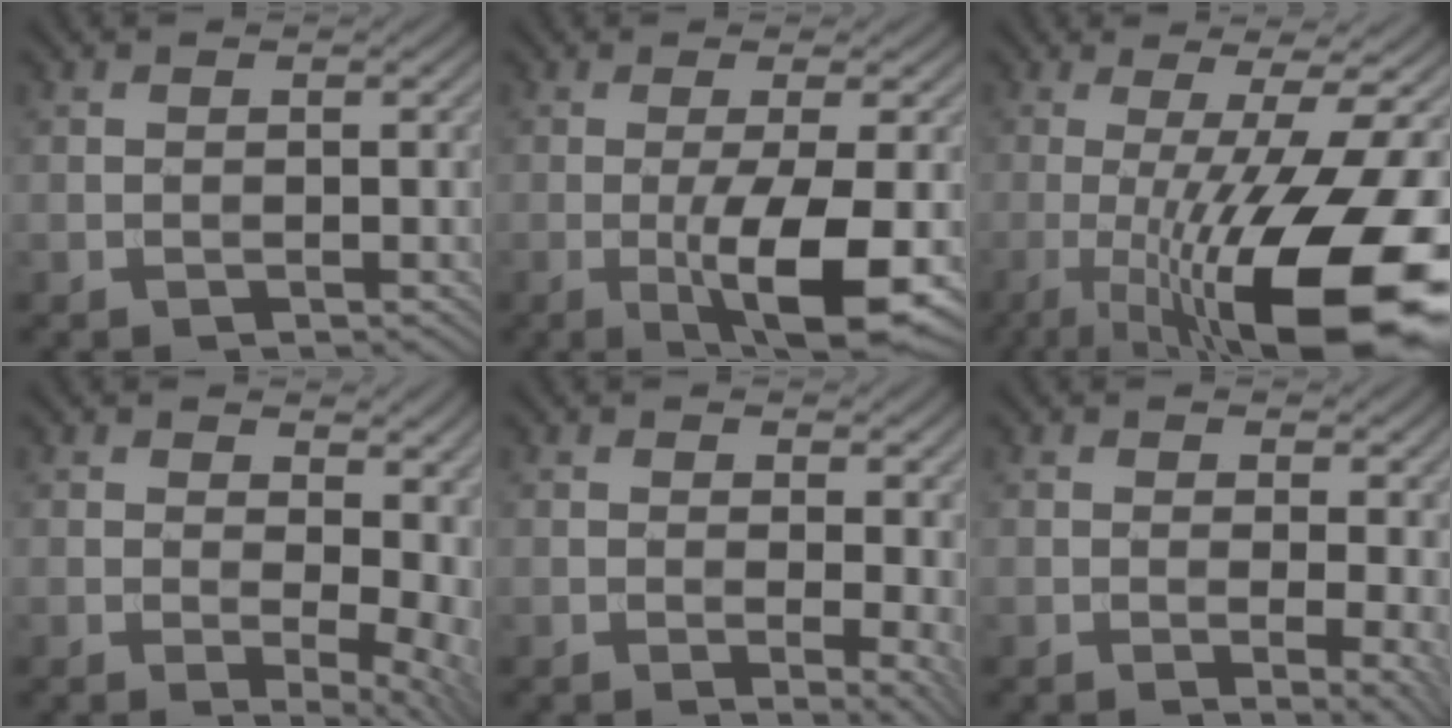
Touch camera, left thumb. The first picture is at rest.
{"total": 9.1, "force": [-2.4, 1.8, 8.5], "torque": [-0.138, -0.001, -0.039]}
{"total": 18.1, "force": [-4.8, 4.4, 16.9], "torque": [-0.240, 0.001, -0.080]}
{"total": 10.8, "force": [1.8, 5.7, 9.0], "torque": [-0.091, 0.003, 0.045]}
{"total": 4.8, "force": [0.4, 1.6, 4.5], "torque": [-0.061, -0.005, 0.005]}
{"total": 4.8, "force": [0.2, 1.4, 4.6], "torque": [-0.067, -0.006, 0.001]}